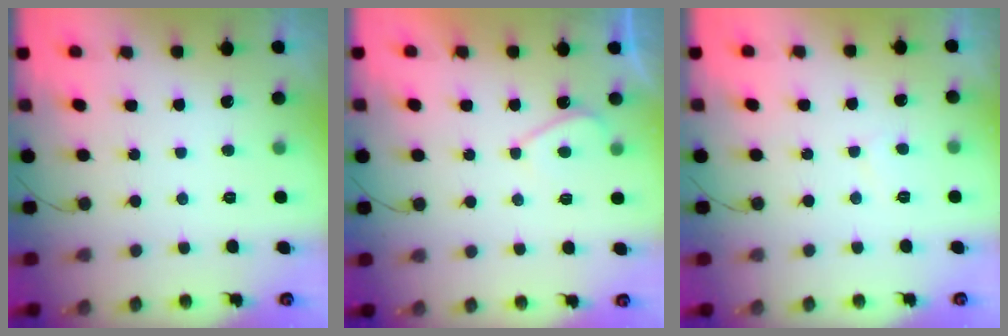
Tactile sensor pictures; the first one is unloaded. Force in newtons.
{"total": 2.9, "press": 2.9, "slide": 0.4}
{"total": 2.5, "press": 2.5, "slide": 0.3}